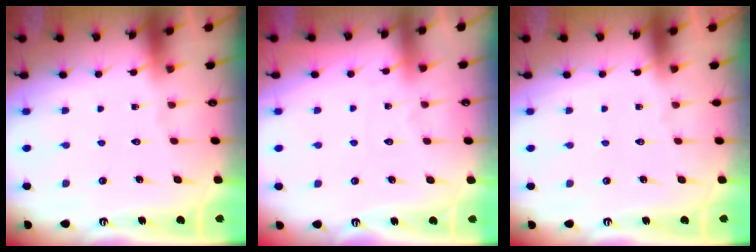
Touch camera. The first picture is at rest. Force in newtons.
{"total": 3.9, "press": 3.8, "slide": 0.6}
{"total": 0.0}